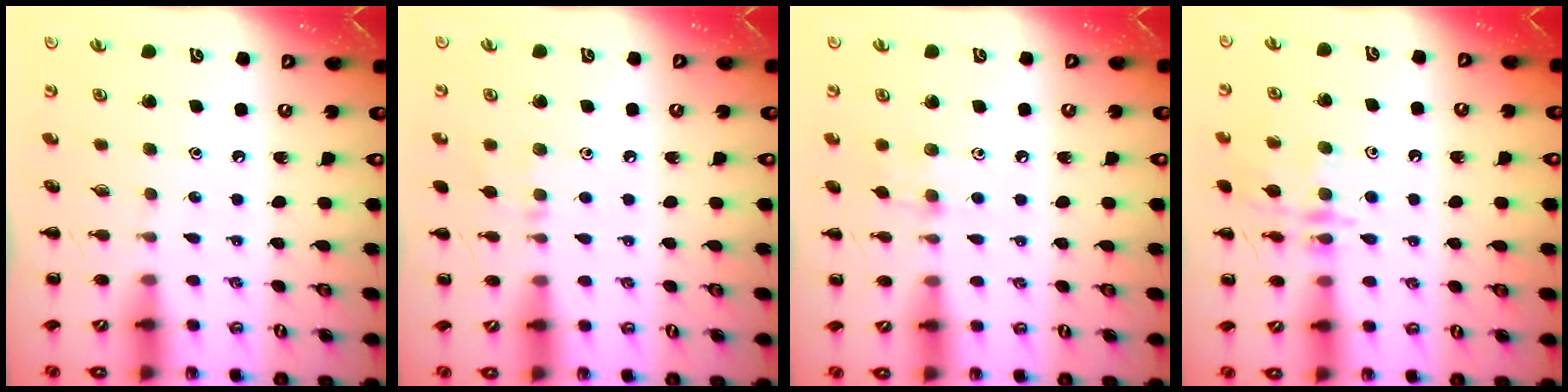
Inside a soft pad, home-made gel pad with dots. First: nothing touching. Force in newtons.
{"total": 5.4, "press": 5.1, "slide": 2.0}
{"total": 3.5, "press": 3.3, "slide": 1.2}
{"total": 14.5, "press": 14.5, "slide": 0.8}